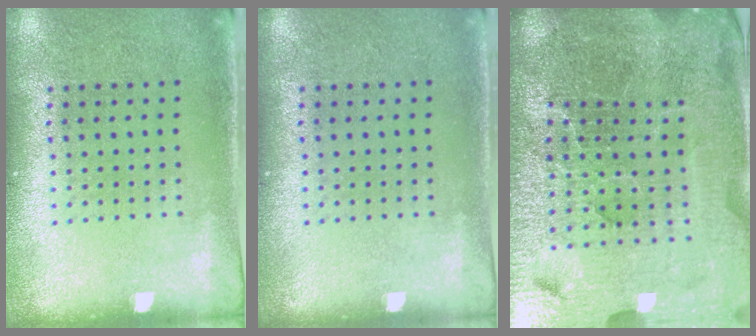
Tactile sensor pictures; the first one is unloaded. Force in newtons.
{"total": 0.0}
{"total": 6.9, "press": 6.0, "slide": 3.4}